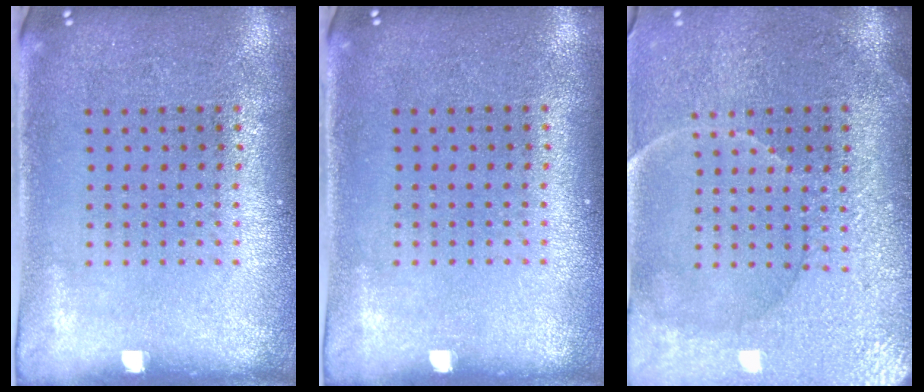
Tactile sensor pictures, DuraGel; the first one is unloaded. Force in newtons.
{"total": 0.0}
{"total": 3.7, "press": 3.5, "slide": 1.1}